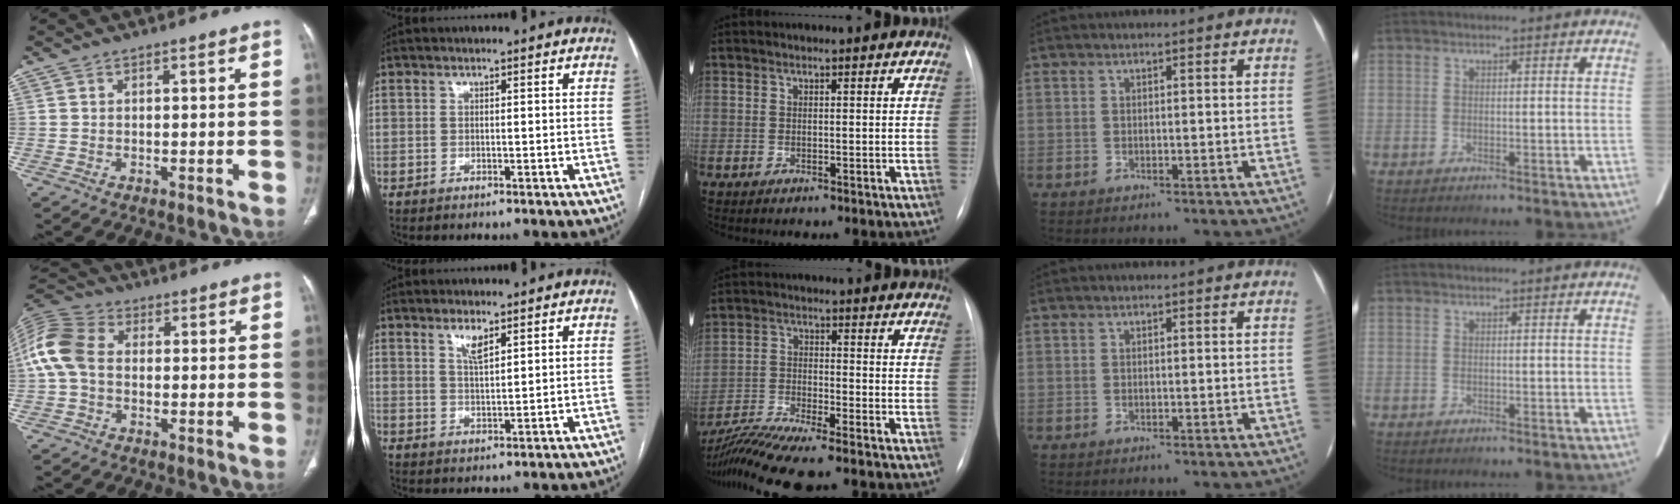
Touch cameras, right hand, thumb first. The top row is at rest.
{"thumb": {"total": 10.8, "force": [0.3, 7.7, 7.6], "torque": [-0.168, 0.029, -0.004]}, "index": {"total": 3.1, "force": [2.0, 0.6, 2.2], "torque": [-0.046, -0.002, 0.040]}, "middle": {"total": 9.1, "force": [-8.0, -0.8, 4.2], "torque": [-0.078, -0.020, -0.142]}}